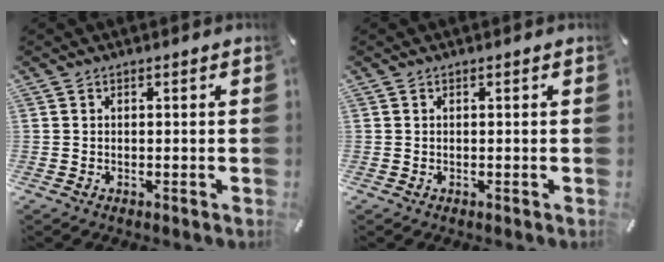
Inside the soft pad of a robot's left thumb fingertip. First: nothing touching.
{"total": 0.0}